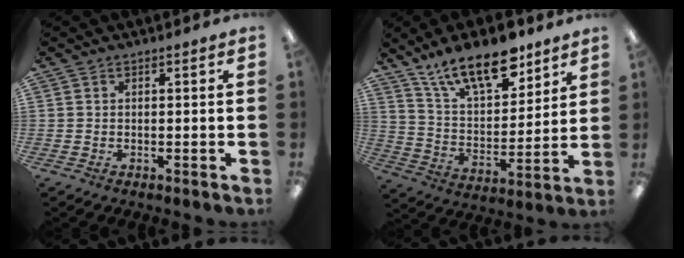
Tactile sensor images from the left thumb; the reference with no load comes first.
{"total": 17.8, "force": [12.6, 7.1, 10.4], "torque": [-0.181, -0.064, 0.217]}